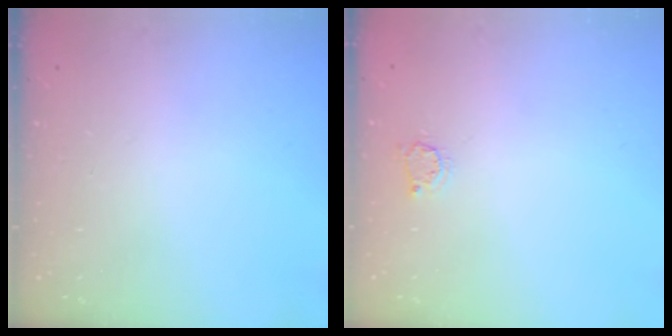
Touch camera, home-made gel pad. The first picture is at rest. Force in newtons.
{"total": 2.7, "press": 2.7, "slide": 0.4}